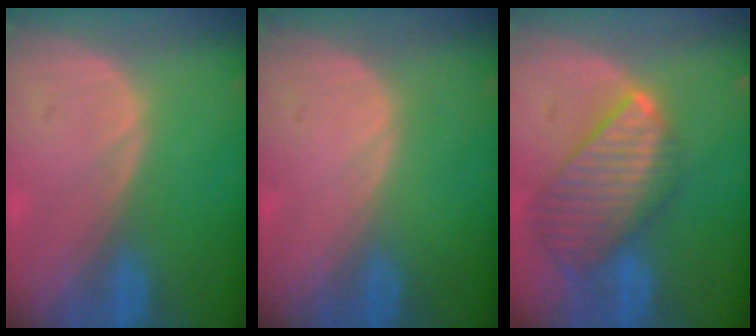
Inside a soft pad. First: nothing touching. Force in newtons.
{"total": 0.0}
{"total": 9.8, "press": 8.5, "slide": 4.8}